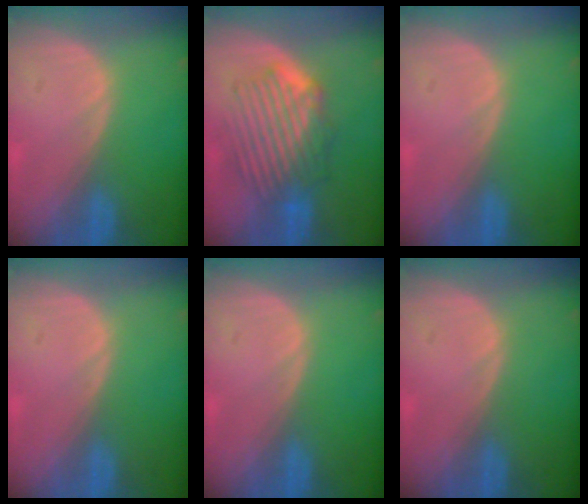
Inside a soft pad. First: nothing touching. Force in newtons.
{"total": 8.9, "press": 8.2, "slide": 3.4}
{"total": 0.0}
{"total": 0.0}
{"total": 0.0}
{"total": 0.0}